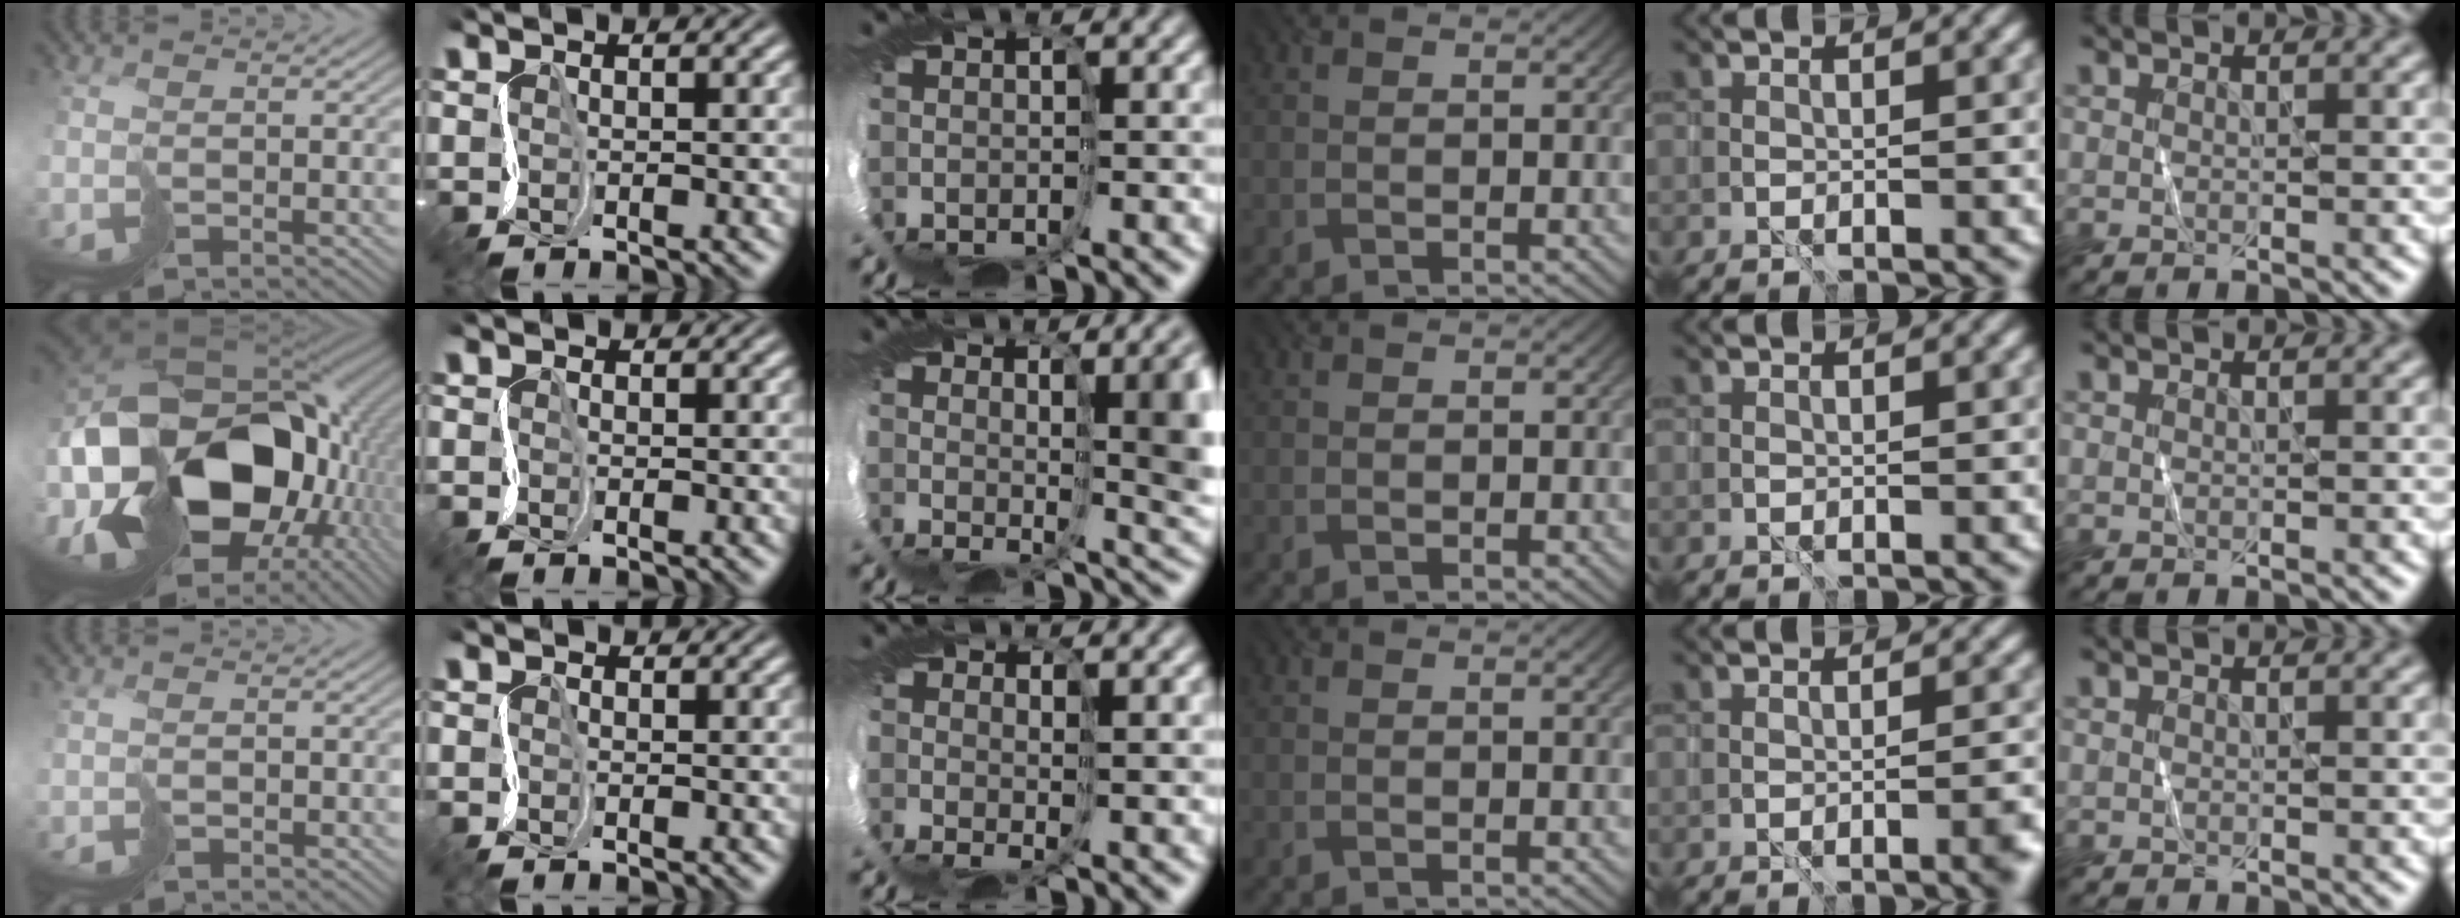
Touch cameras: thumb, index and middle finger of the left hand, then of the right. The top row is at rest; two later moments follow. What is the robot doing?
{"motion": "cut", "object": "paper bag"}